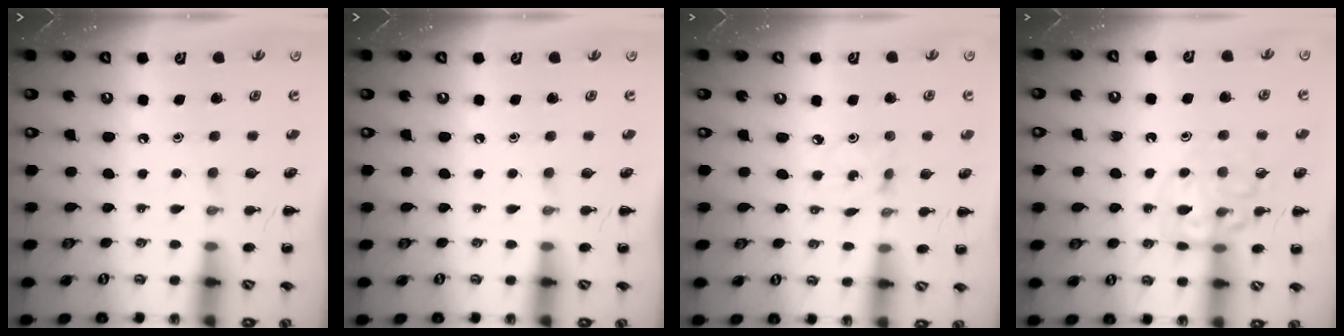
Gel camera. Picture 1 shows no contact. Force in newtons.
{"total": 0.0}
{"total": 1.0, "press": 0.9, "slide": 0.3}
{"total": 12.4, "press": 12.3, "slide": 1.3}